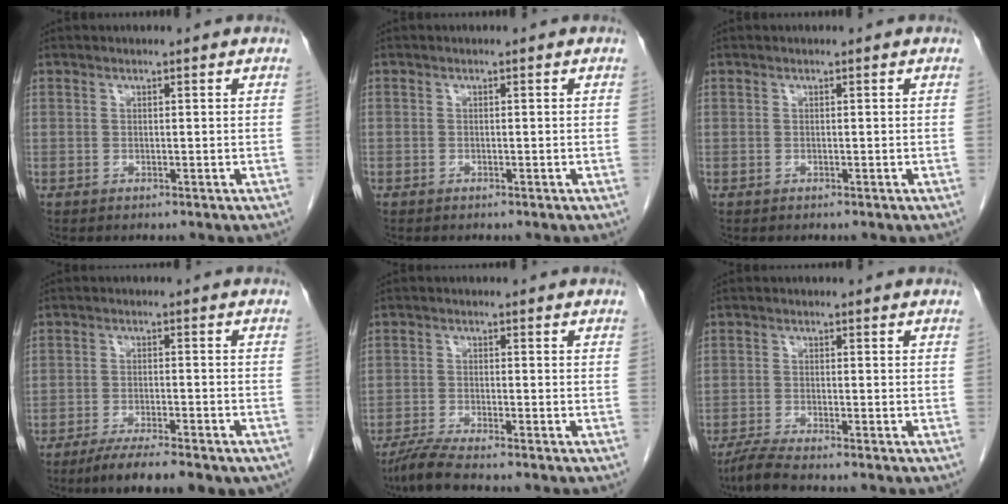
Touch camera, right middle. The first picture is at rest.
{"total": 0.5, "force": [-0.4, 0.3, 0.0], "torque": [-0.006, 0.003, -0.009]}
{"total": 0.0}
{"total": 10.5, "force": [-8.0, 2.0, 6.5], "torque": [-0.093, -0.015, -0.116]}
{"total": 4.4, "force": [-3.7, -0.5, 2.2], "torque": [-0.052, -0.018, -0.076]}
{"total": 3.5, "force": [-3.1, -0.4, 1.7], "torque": [-0.044, -0.015, -0.063]}